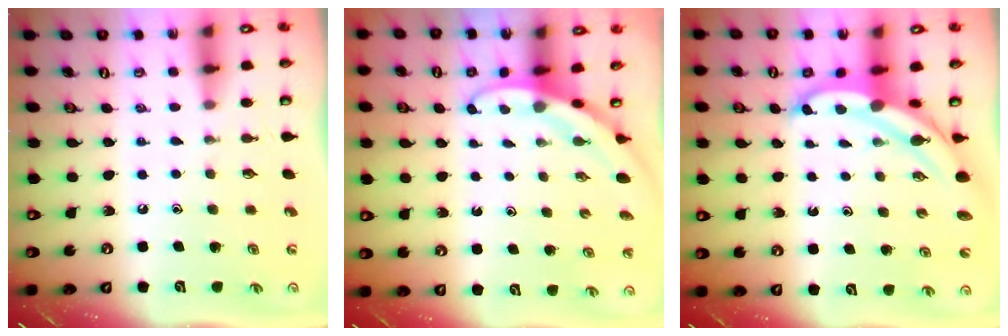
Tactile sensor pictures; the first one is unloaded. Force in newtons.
{"total": 2.7, "press": 2.7, "slide": 0.0}
{"total": 5.9, "press": 5.9, "slide": 0.3}